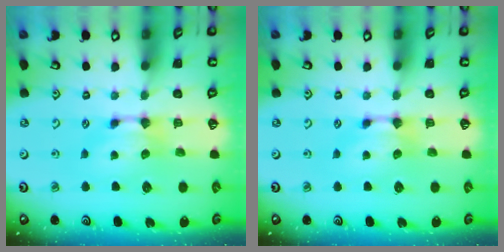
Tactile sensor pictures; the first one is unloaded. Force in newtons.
{"total": 0.0}